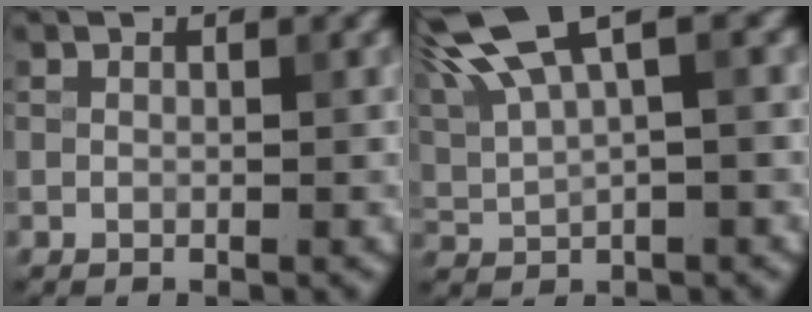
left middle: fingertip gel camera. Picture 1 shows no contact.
{"total": 8.9, "force": [5.5, 2.5, 6.5], "torque": [-0.145, 0.019, 0.106]}